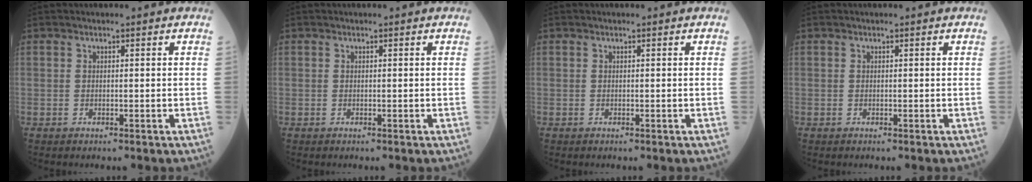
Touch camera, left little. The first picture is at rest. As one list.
[{"total": 0.0}, {"total": 0.0}, {"total": 0.0}]